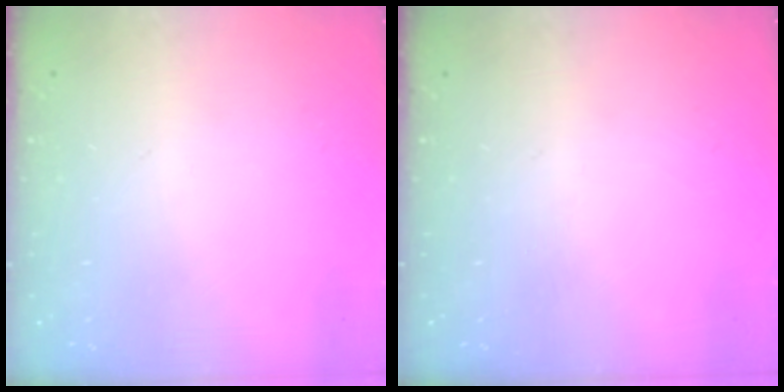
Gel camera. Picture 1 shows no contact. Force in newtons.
{"total": 0.0}